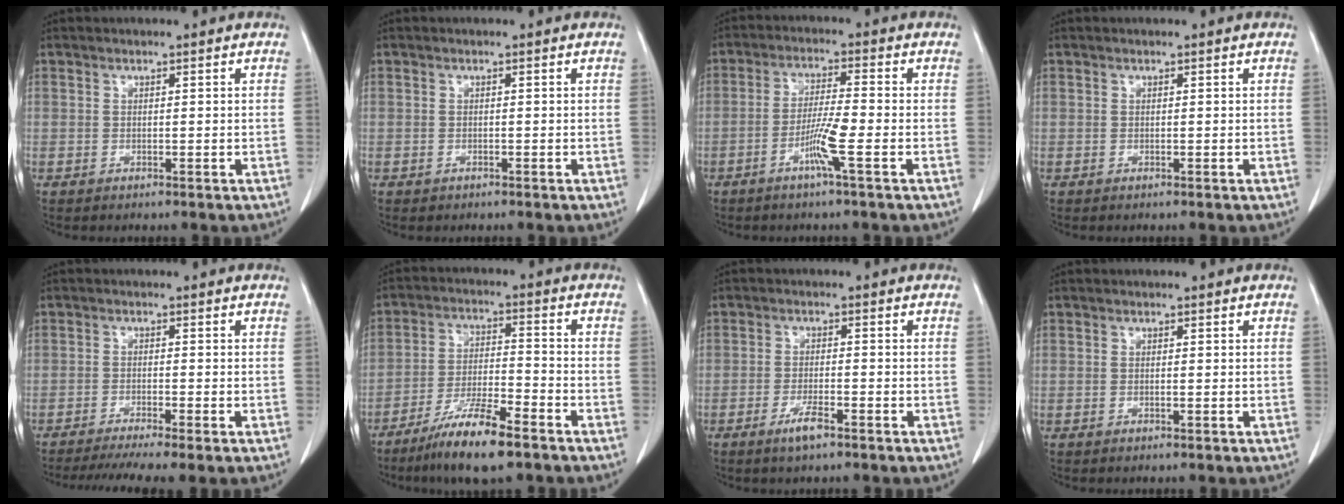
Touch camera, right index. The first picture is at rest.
{"total": 0.0}
{"total": 5.7, "force": [-2.4, -0.6, 5.2], "torque": [-0.102, -0.008, -0.050]}
{"total": 0.0}
{"total": 8.2, "force": [-6.5, 0.0, 5.0], "torque": [-0.070, -0.012, -0.102]}
{"total": 10.8, "force": [-7.5, 1.2, 7.7], "torque": [-0.145, -0.022, -0.134]}
{"total": 3.4, "force": [-2.2, 0.4, 2.6], "torque": [-0.054, -0.004, -0.040]}
{"total": 0.0}